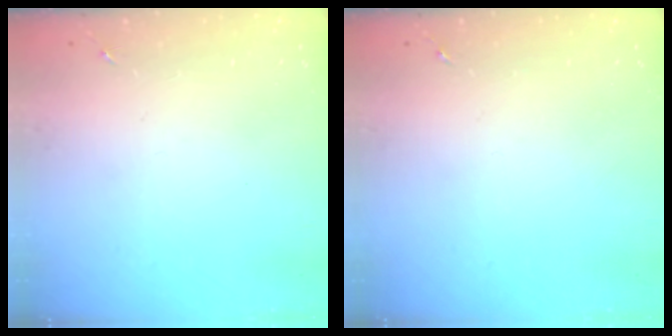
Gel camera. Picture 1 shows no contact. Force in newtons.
{"total": 0.0}